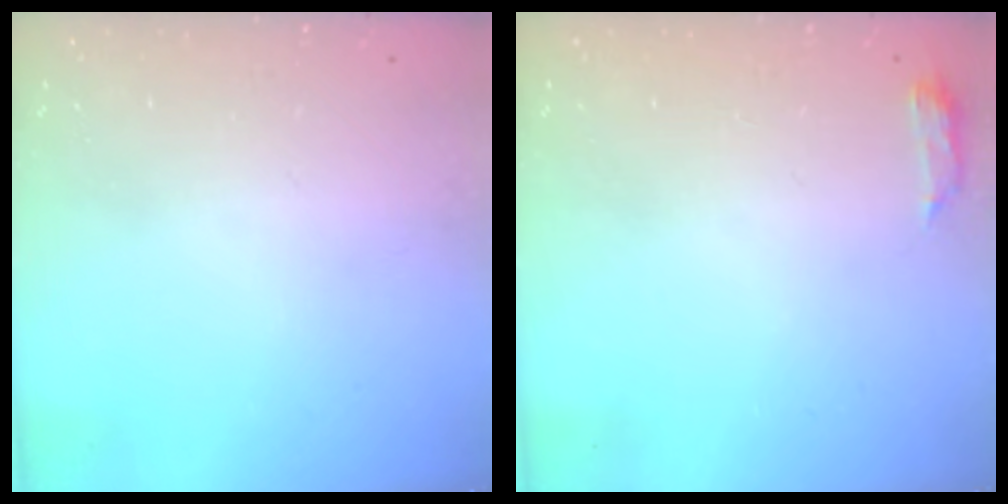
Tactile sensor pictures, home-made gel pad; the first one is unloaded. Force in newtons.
{"total": 5.1, "press": 5.0, "slide": 0.9}